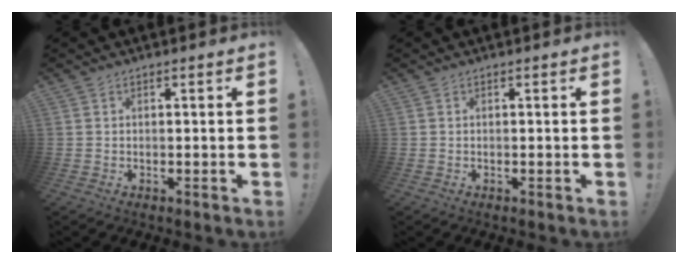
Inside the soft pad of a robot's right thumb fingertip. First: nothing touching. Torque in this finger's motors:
{"motor_torque": [-0.12, 0.12, 0.00, 0.00, 0.00]}